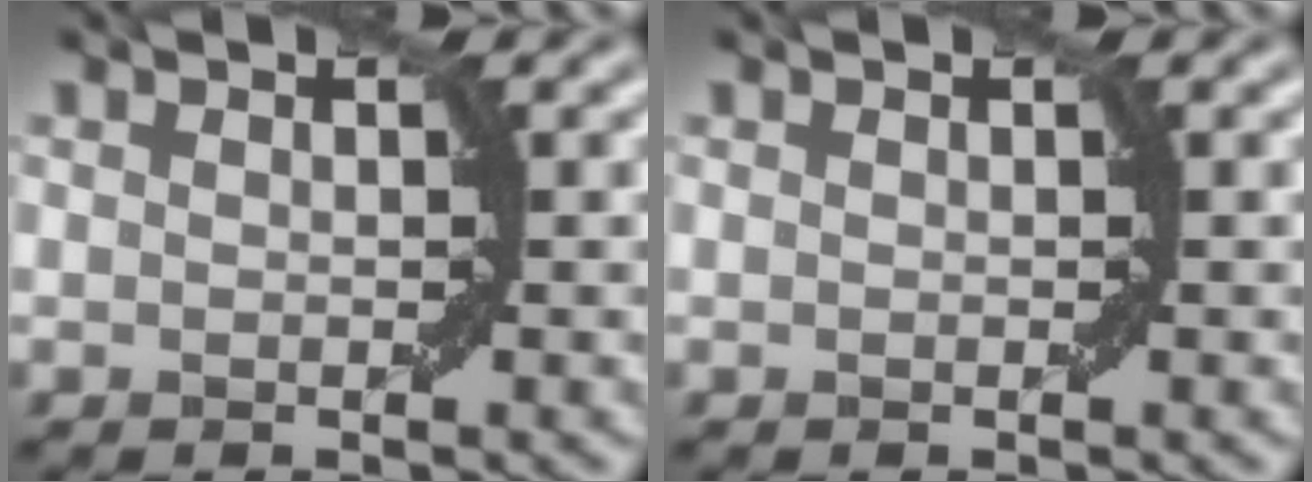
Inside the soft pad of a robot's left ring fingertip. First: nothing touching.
{"total": 0.0}